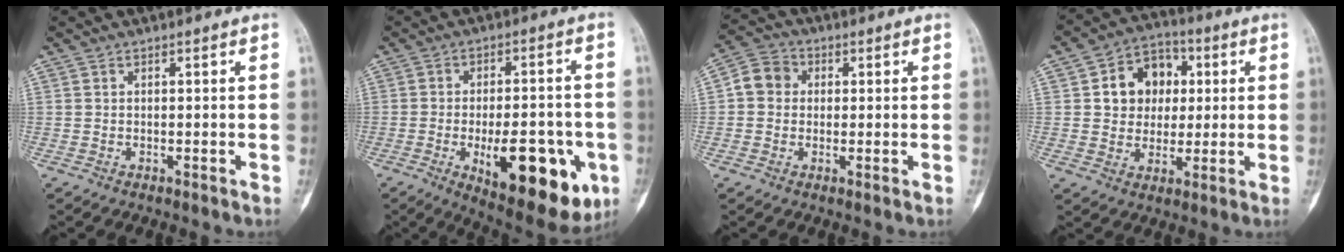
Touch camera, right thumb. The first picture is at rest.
{"total": 19.7, "force": [-6.5, 8.2, 16.6], "torque": [-0.186, 0.007, -0.076]}
{"total": 5.9, "force": [0.5, 5.3, 2.6], "torque": [-0.032, 0.015, -0.003]}
{"total": 11.4, "force": [2.2, 9.4, 6.1], "torque": [-0.048, 0.008, 0.031]}